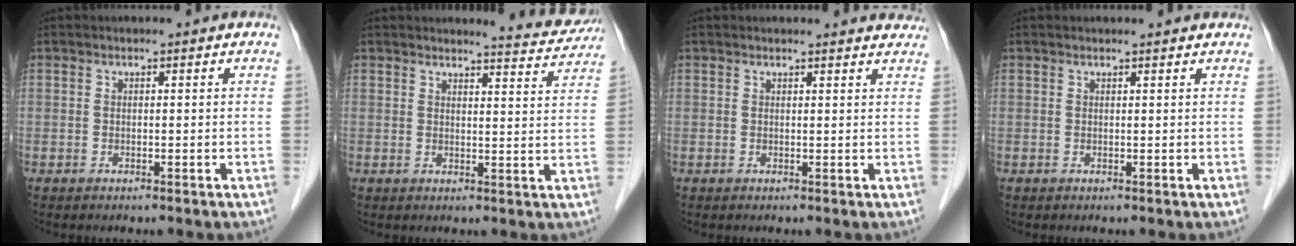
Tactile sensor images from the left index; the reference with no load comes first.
{"total": 5.8, "force": [5.8, 0.4, 0.3], "torque": [-0.011, -0.021, 0.057]}
{"total": 6.0, "force": [5.9, 1.0, 0.7], "torque": [0.005, -0.001, 0.043]}
{"total": 1.9, "force": [1.9, 0.2, 0.3], "torque": [-0.012, 0.006, 0.020]}